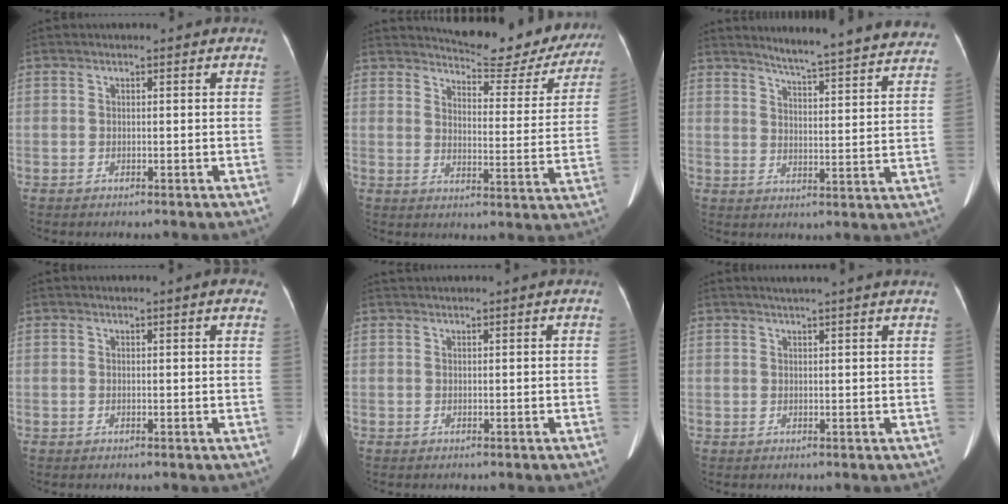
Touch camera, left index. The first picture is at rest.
{"total": 17.6, "force": [16.5, 3.8, 4.9], "torque": [-0.051, -0.051, 0.186]}
{"total": 21.0, "force": [19.6, 0.9, 7.4], "torque": [-0.094, -0.059, 0.232]}
{"total": 2.3, "force": [1.6, 0.2, 1.6], "torque": [-0.016, 0.008, 0.015]}
{"total": 0.7, "force": [0.7, 0.0, 0.0], "torque": [-0.007, 0.020, 0.020]}
{"total": 4.5, "force": [3.9, -0.6, 2.2], "torque": [-0.030, 0.019, 0.047]}